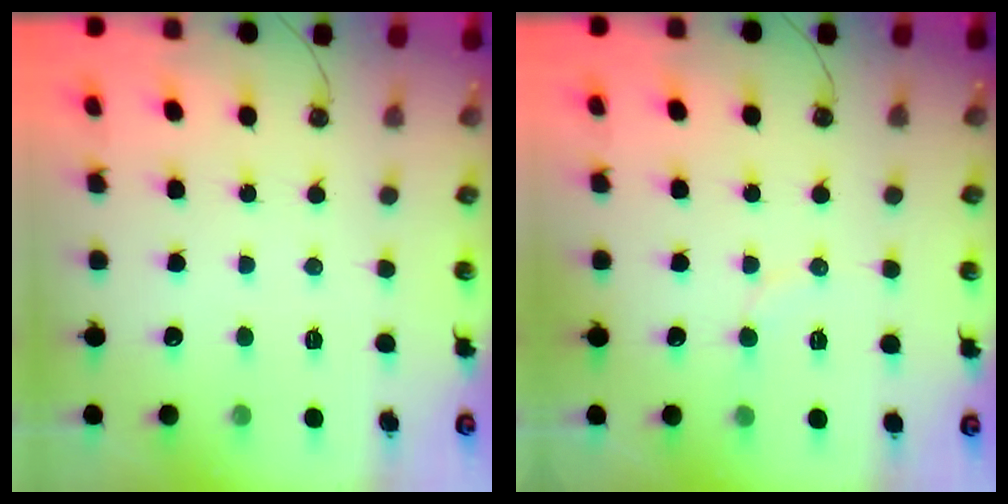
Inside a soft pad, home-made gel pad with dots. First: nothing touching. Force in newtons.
{"total": 5.3, "press": 5.2, "slide": 0.5}